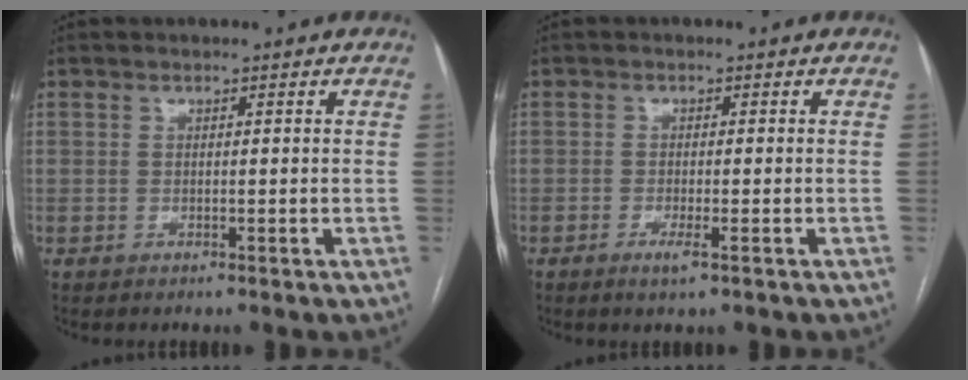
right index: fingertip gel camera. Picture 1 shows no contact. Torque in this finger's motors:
{"motor_torque": [-0.04, -0.09, 0.02, 0.01]}